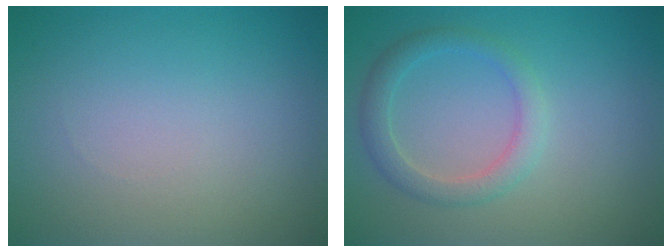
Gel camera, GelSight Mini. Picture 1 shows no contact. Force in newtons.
{"total": 2.5, "press": 2.5, "slide": 0.1}